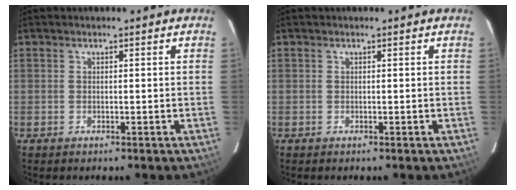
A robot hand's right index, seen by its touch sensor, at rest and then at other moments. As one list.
[{"total": 0.0}]